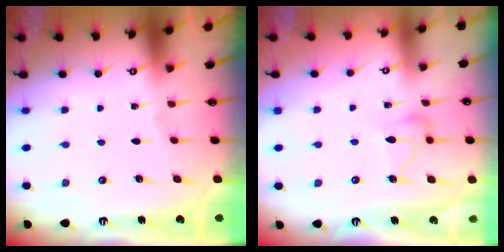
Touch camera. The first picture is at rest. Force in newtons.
{"total": 7.0, "press": 7.0, "slide": 0.5}